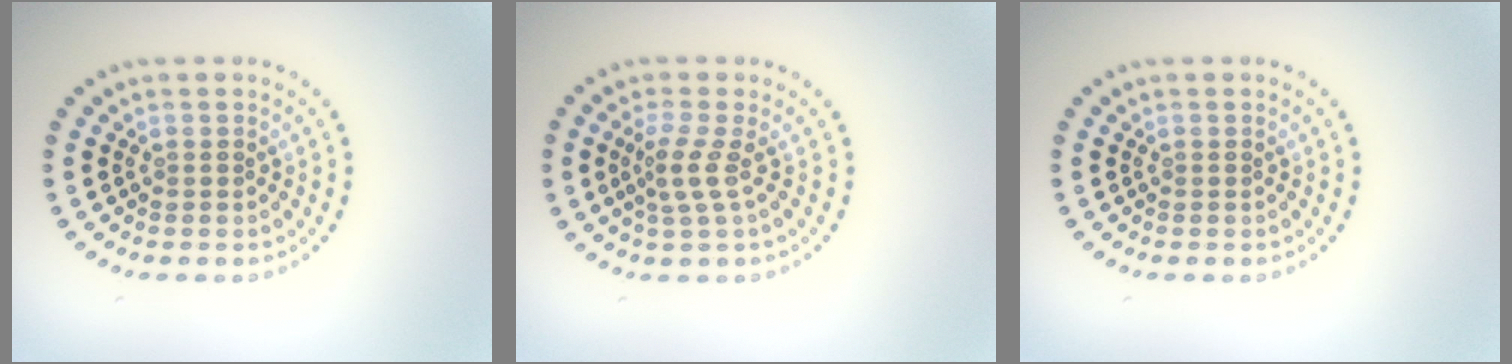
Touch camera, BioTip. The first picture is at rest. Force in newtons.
{"total": 2.1, "press": 1.4, "slide": 1.6}
{"total": 0.0}